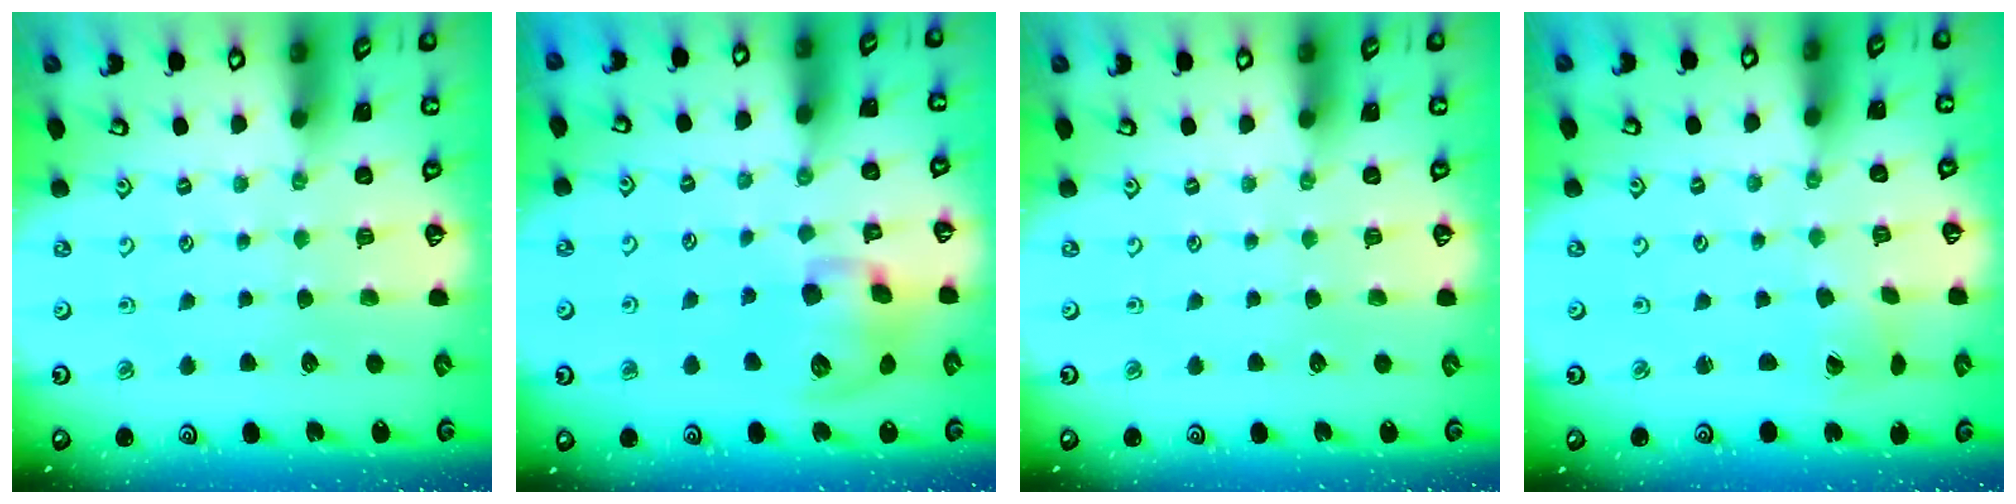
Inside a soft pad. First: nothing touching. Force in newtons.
{"total": 12.2, "press": 12.0, "slide": 2.0}
{"total": 0.0}
{"total": 1.1, "press": 1.1, "slide": 0.1}